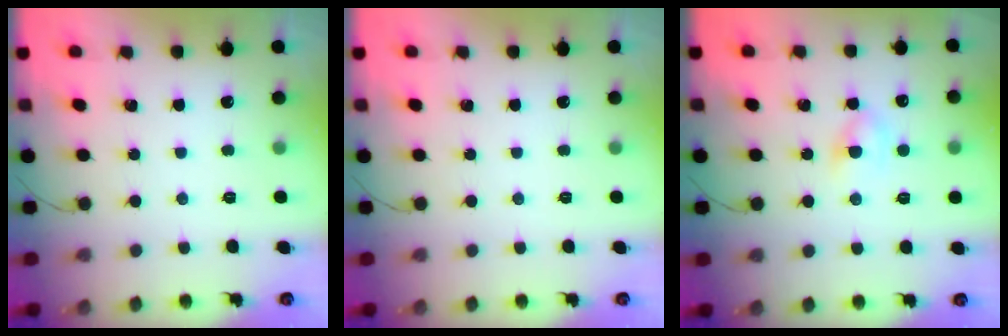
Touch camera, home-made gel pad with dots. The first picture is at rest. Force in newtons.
{"total": 0.0}
{"total": 4.0, "press": 3.7, "slide": 1.4}